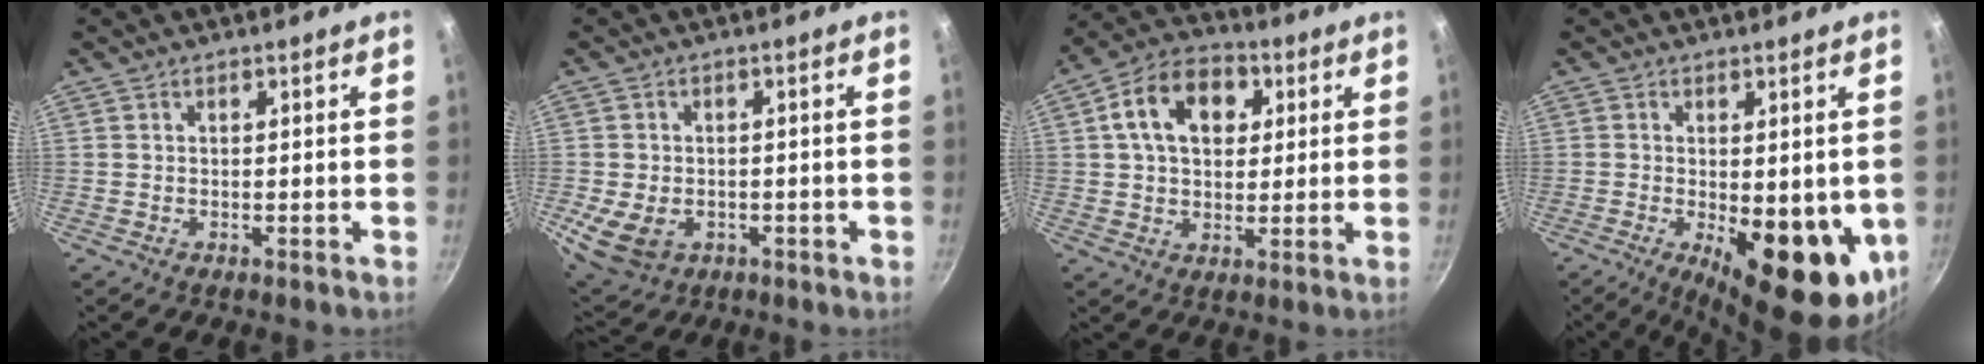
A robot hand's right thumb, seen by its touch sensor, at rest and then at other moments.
{"total": 8.7, "force": [-2.0, 6.5, 5.4], "torque": [-0.088, 0.003, -0.018]}
{"total": 13.2, "force": [3.7, 9.2, 8.7], "torque": [-0.121, 0.012, 0.046]}
{"total": 16.5, "force": [-2.9, 6.9, 14.6], "torque": [-0.172, -0.028, -0.026]}